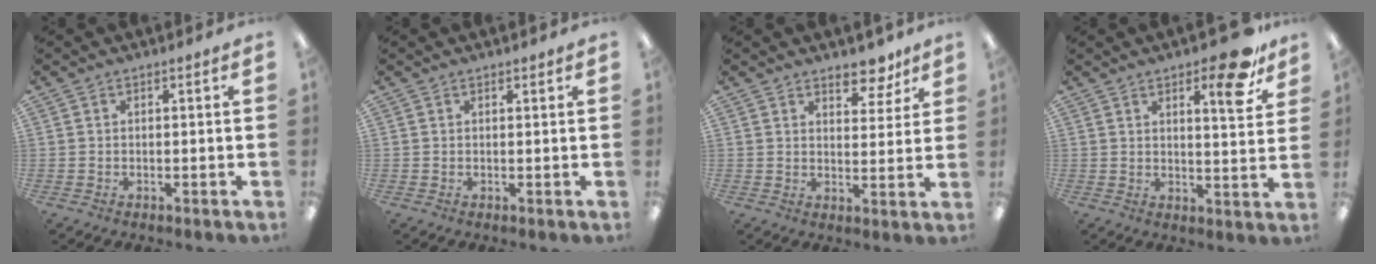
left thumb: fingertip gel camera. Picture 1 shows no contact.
{"total": 0.7, "force": [0.6, 0.2, 0.2], "torque": [-0.005, 0.001, 0.011]}
{"total": 7.1, "force": [5.7, 3.2, 2.7], "torque": [-0.012, -0.038, 0.096]}
{"total": 11.4, "force": [7.5, 3.3, 7.9], "torque": [-0.098, -0.042, 0.118]}